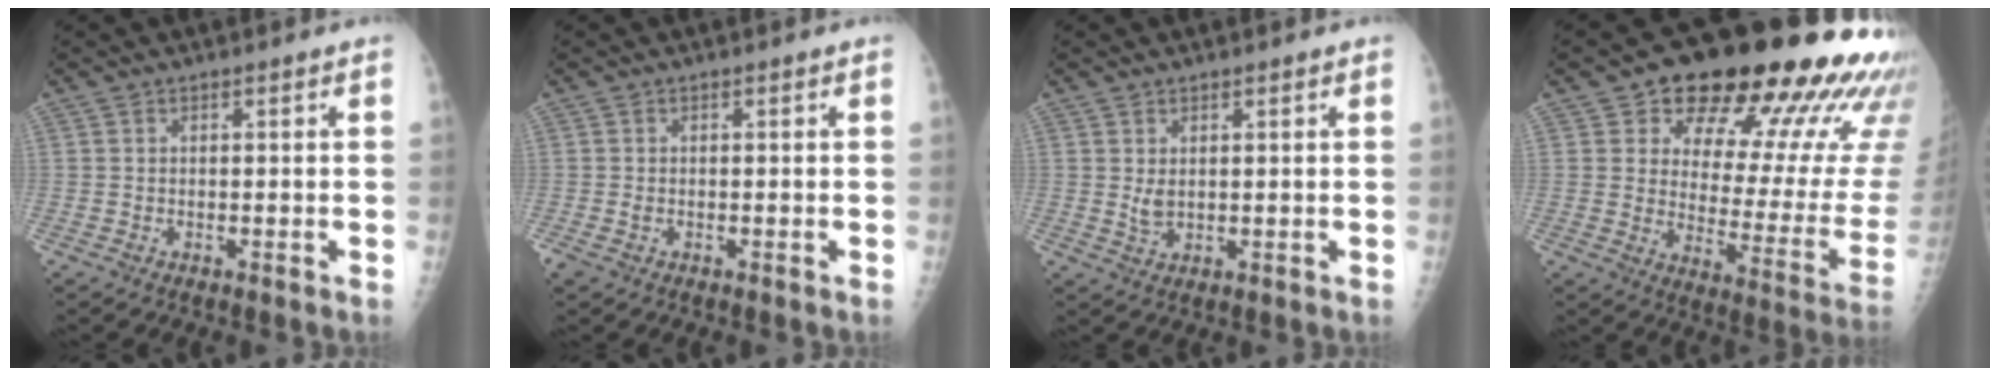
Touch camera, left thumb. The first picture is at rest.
{"total": 1.2, "force": [-0.5, 0.8, 0.8], "torque": [-0.026, -0.003, -0.007]}
{"total": 2.4, "force": [0.8, 1.6, 1.6], "torque": [-0.023, -0.009, 0.019]}
{"total": 27.5, "force": [17.5, 11.7, 17.7], "torque": [-0.196, -0.065, 0.229]}